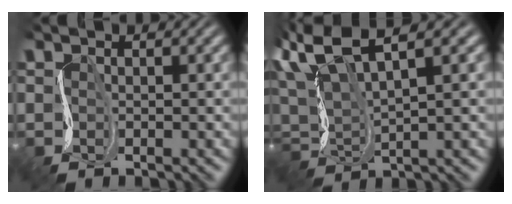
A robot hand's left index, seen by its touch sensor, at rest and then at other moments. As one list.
[{"total": 5.7, "force": [2.2, 1.5, 5.1], "torque": [-0.115, 0.017, 0.035]}]